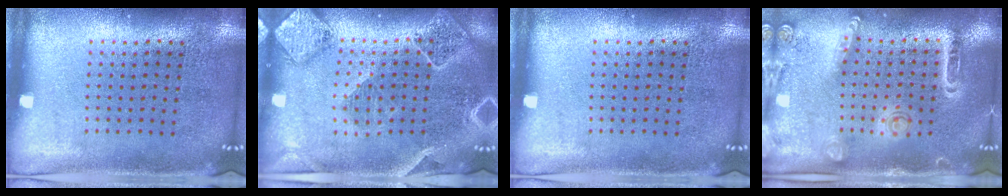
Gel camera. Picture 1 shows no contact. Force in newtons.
{"total": 2.3, "press": 2.1, "slide": 1.0}
{"total": 0.0}
{"total": 1.6, "press": 1.5, "slide": 0.6}